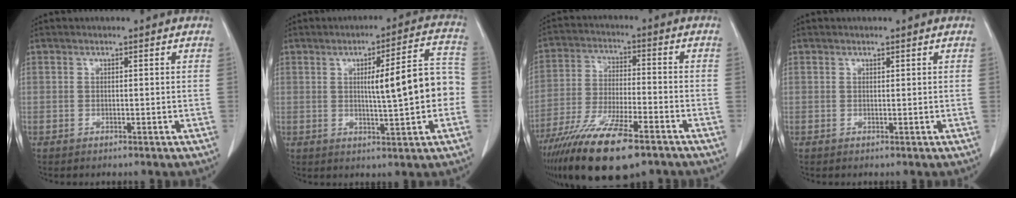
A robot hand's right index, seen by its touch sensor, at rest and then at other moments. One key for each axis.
{"total": 10.6, "fx": -0.2, "fy": 1.3, "fz": 10.5, "tx": -0.141, "ty": 0.024, "tz": 0.001}
{"total": 17.5, "fx": -12.0, "fy": 3.6, "fz": 12.2, "tx": -0.226, "ty": -0.042, "tz": -0.207}
{"total": 0.0}